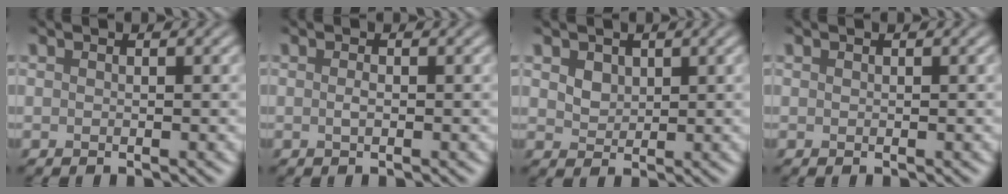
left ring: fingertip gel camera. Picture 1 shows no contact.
{"total": 0.5, "force": [-0.1, 0.1, 0.5], "torque": [-0.012, 0.000, -0.003]}
{"total": 1.9, "force": [1.0, 1.4, 0.9], "torque": [-0.022, 0.001, 0.020]}
{"total": 0.0}